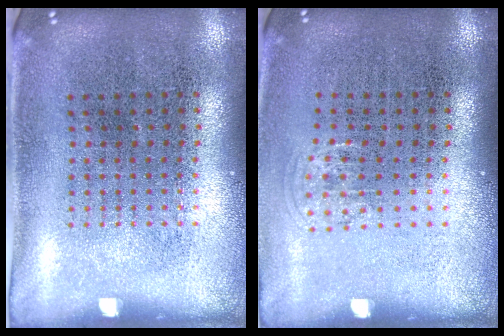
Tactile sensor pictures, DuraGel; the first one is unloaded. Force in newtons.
{"total": 0.7, "press": 0.5, "slide": 0.4}